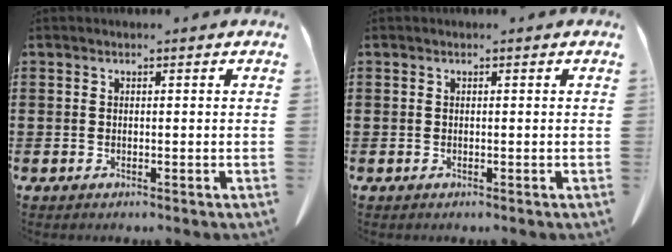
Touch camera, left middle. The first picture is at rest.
{"total": 0.0}